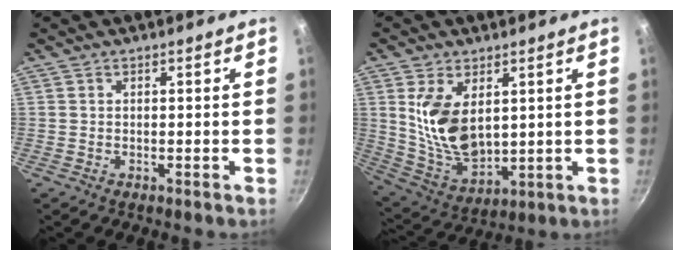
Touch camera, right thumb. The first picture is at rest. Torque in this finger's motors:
{"motor_torque": [-0.45, 0.91, 0.59, 0.39, 0.18]}